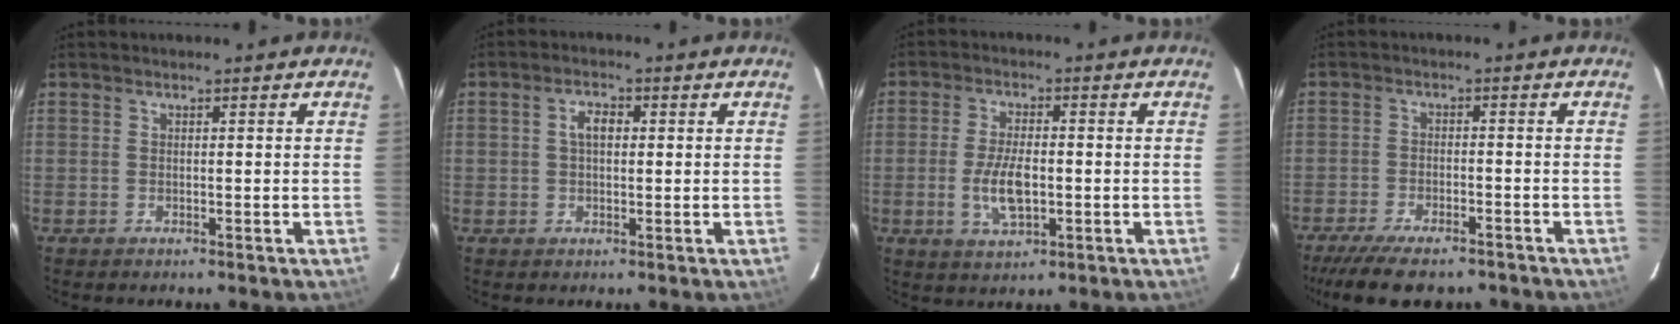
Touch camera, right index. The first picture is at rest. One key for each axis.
{"total": 3.3, "fx": 0.5, "fy": 2.0, "fz": 2.6, "tx": -0.046, "ty": 0.011, "tz": 0.011}
{"total": 7.4, "fx": -1.4, "fy": 3.2, "fz": 6.6, "tx": -0.131, "ty": -0.006, "tz": -0.024}
{"total": 12.6, "fx": -10.2, "fy": 3.8, "fz": 6.4, "tx": -0.142, "ty": -0.030, "tz": -0.160}